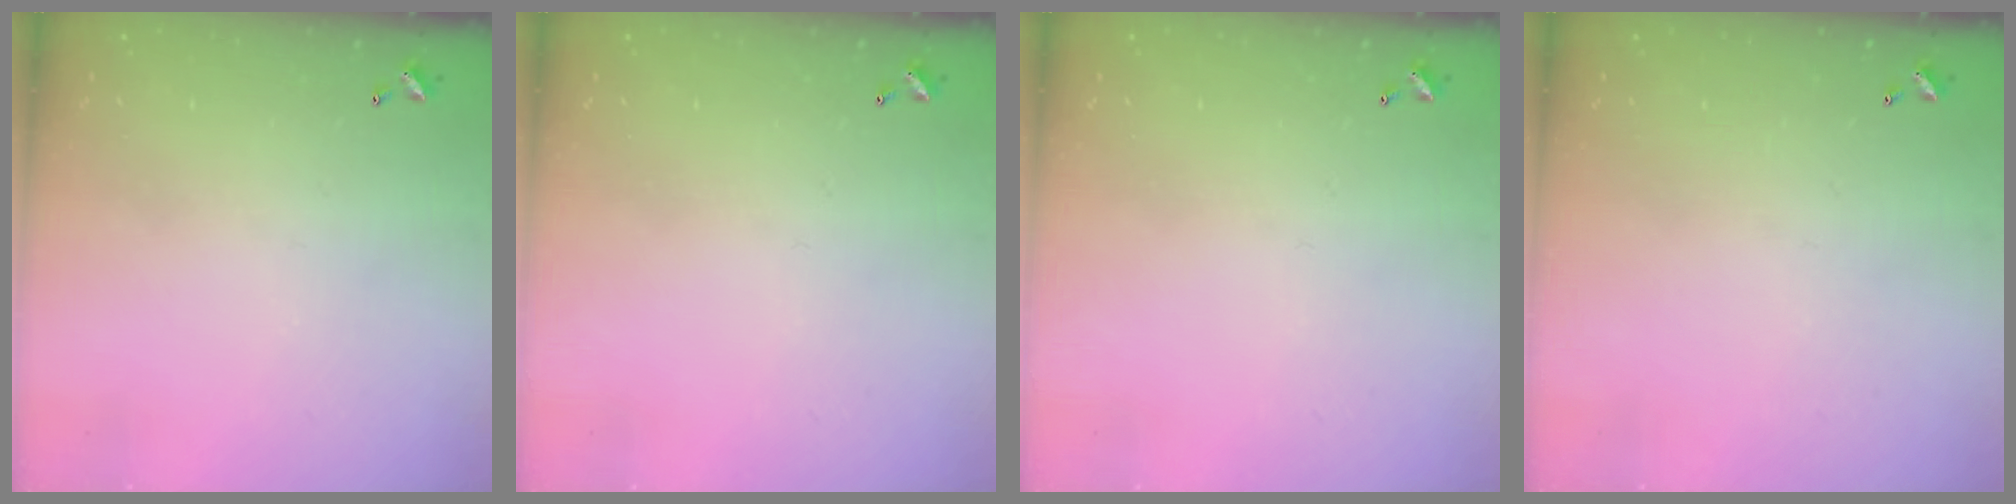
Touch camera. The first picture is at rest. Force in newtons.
{"total": 0.0}
{"total": 0.0}
{"total": 0.0}